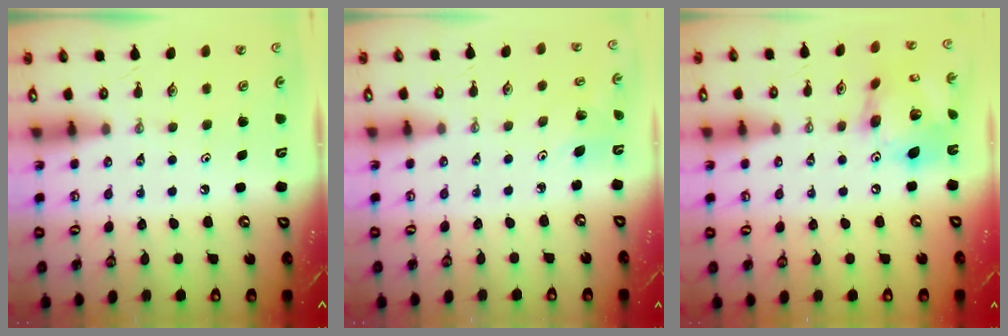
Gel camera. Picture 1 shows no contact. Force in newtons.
{"total": 3.3, "press": 2.3, "slide": 2.4}
{"total": 17.2, "press": 17.1, "slide": 1.9}